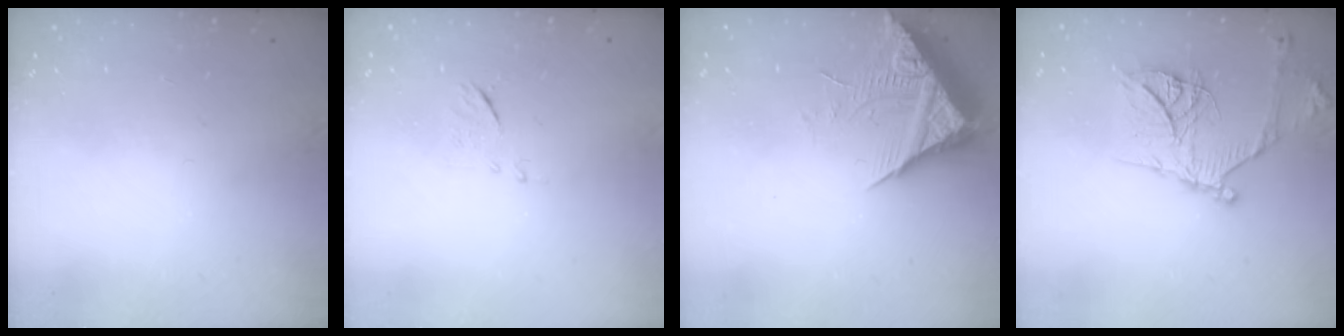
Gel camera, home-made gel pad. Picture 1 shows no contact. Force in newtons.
{"total": 5.9, "press": 5.9, "slide": 0.5}
{"total": 8.8, "press": 8.7, "slide": 0.9}
{"total": 18.1, "press": 18.0, "slide": 1.7}